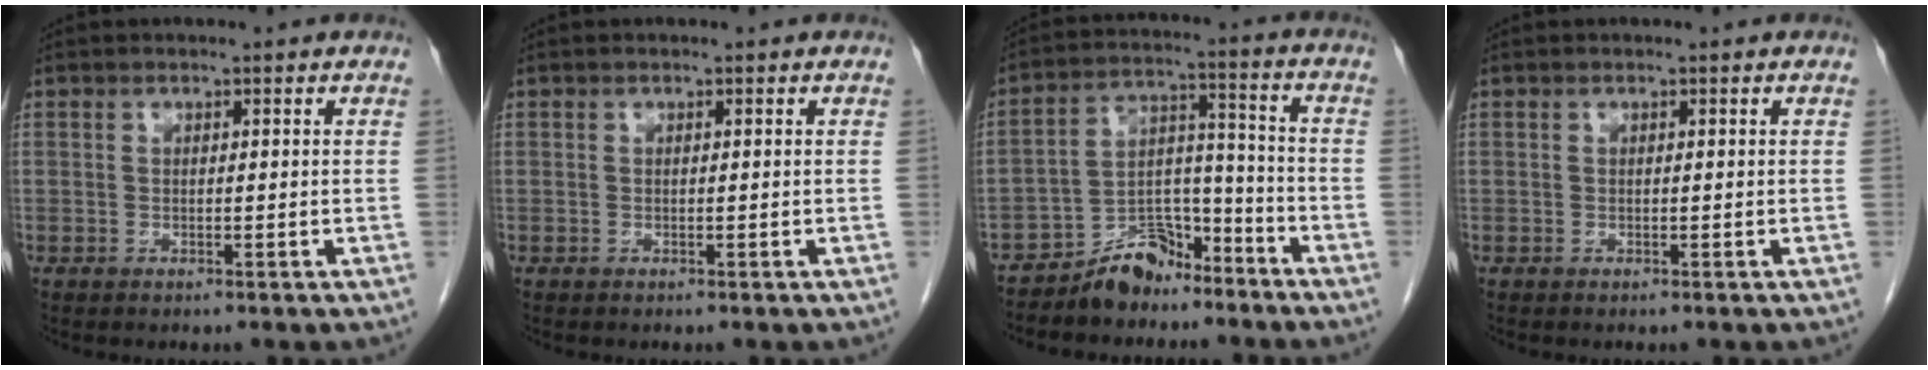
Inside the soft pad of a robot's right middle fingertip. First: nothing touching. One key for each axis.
{"total": 0.0}
{"total": 8.0, "fx": -6.8, "fy": 3.6, "fz": 2.3, "tx": -0.038, "ty": 0.029, "tz": -0.123}
{"total": 0.0}